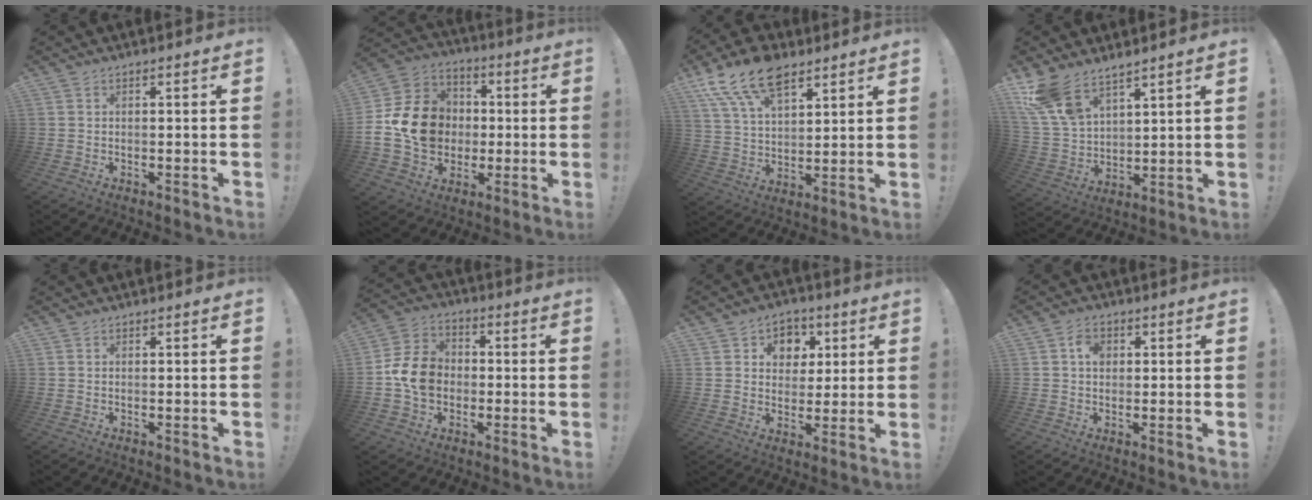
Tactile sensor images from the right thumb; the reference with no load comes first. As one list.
[{"total": 16.4, "force": [-1.1, 14.1, 8.3], "torque": [-0.124, 0.022, -0.008]}, {"total": 16.1, "force": [10.4, 8.5, 8.8], "torque": [-0.155, -0.052, 0.191]}, {"total": 12.3, "force": [9.7, 5.6, 5.2], "torque": [-0.111, -0.056, 0.191]}, {"total": 0.0}, {"total": 11.2, "force": [-1.9, 9.2, 6.2], "torque": [-0.092, 0.024, -0.030]}, {"total": 7.8, "force": [2.4, 7.2, 1.9], "torque": [-0.013, -0.019, 0.048]}, {"total": 3.9, "force": [0.7, 3.0, 2.4], "torque": [-0.028, 0.001, 0.009]}]